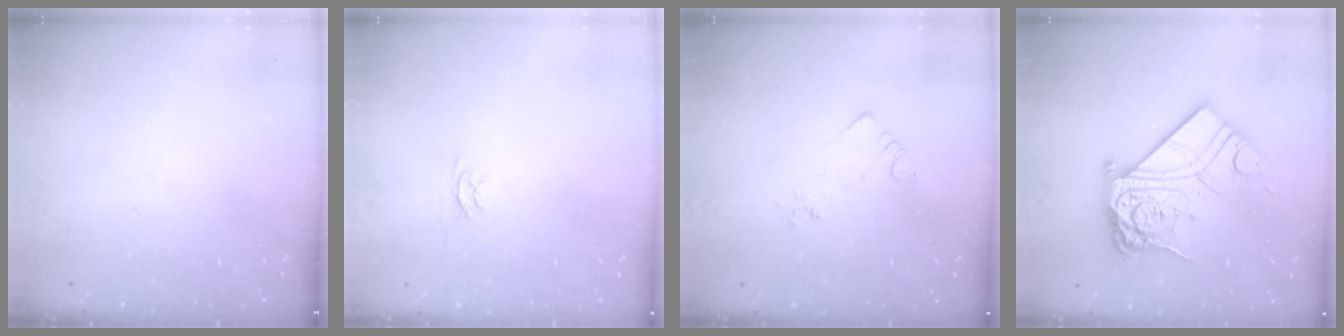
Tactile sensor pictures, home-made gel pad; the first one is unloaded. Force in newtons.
{"total": 2.4, "press": 2.4, "slide": 0.3}
{"total": 2.4, "press": 2.4, "slide": 0.4}
{"total": 19.5, "press": 19.4, "slide": 1.6}